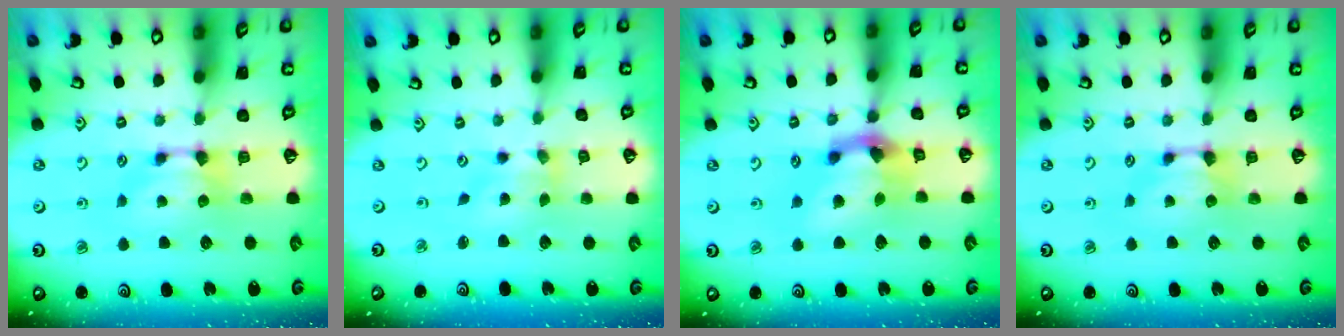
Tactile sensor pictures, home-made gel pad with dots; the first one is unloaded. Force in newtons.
{"total": 1.0, "press": 0.2, "slide": 0.9}
{"total": 5.5, "press": 5.2, "slide": 1.9}
{"total": 0.0}